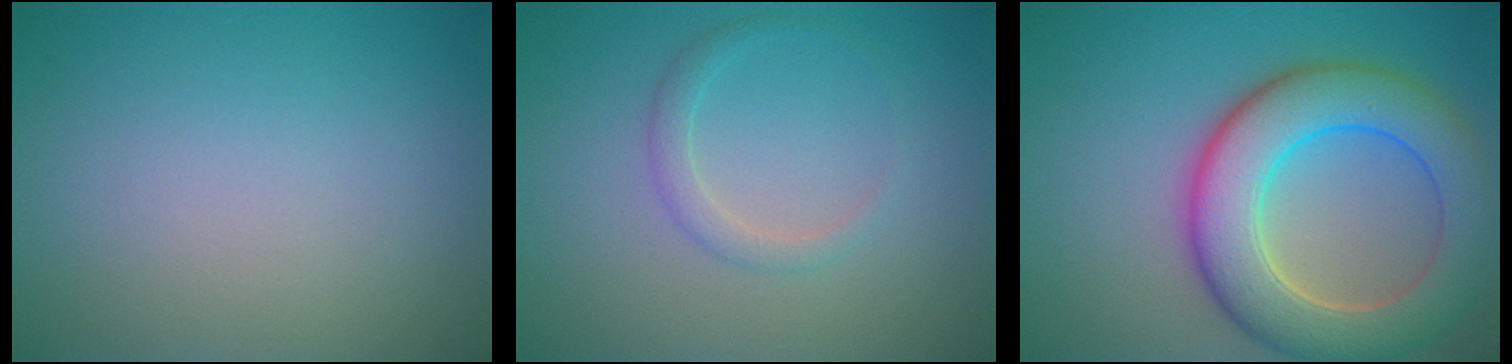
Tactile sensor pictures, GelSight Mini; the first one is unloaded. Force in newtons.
{"total": 1.4, "press": 1.4, "slide": 0.0}
{"total": 8.9, "press": 8.9, "slide": 0.6}